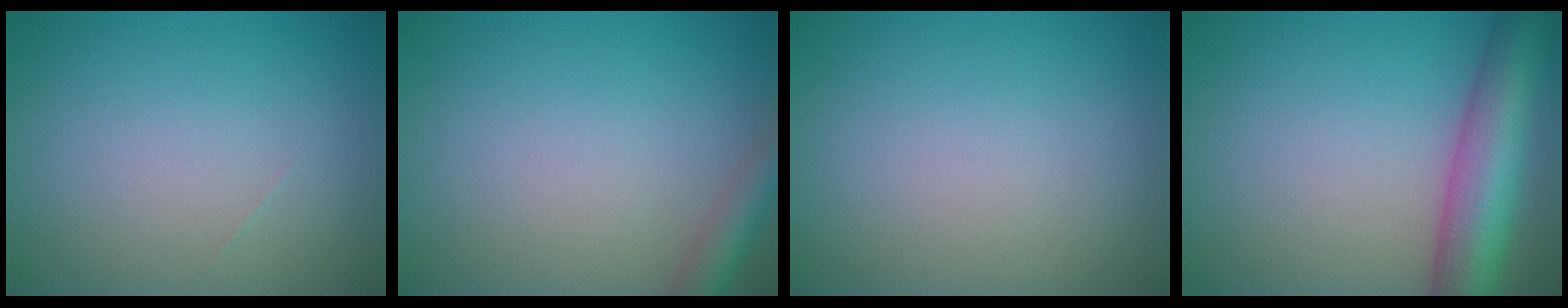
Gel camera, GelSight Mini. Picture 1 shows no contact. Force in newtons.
{"total": 2.7, "press": 2.7, "slide": 0.1}
{"total": 0.0}
{"total": 8.3, "press": 8.3, "slide": 0.4}